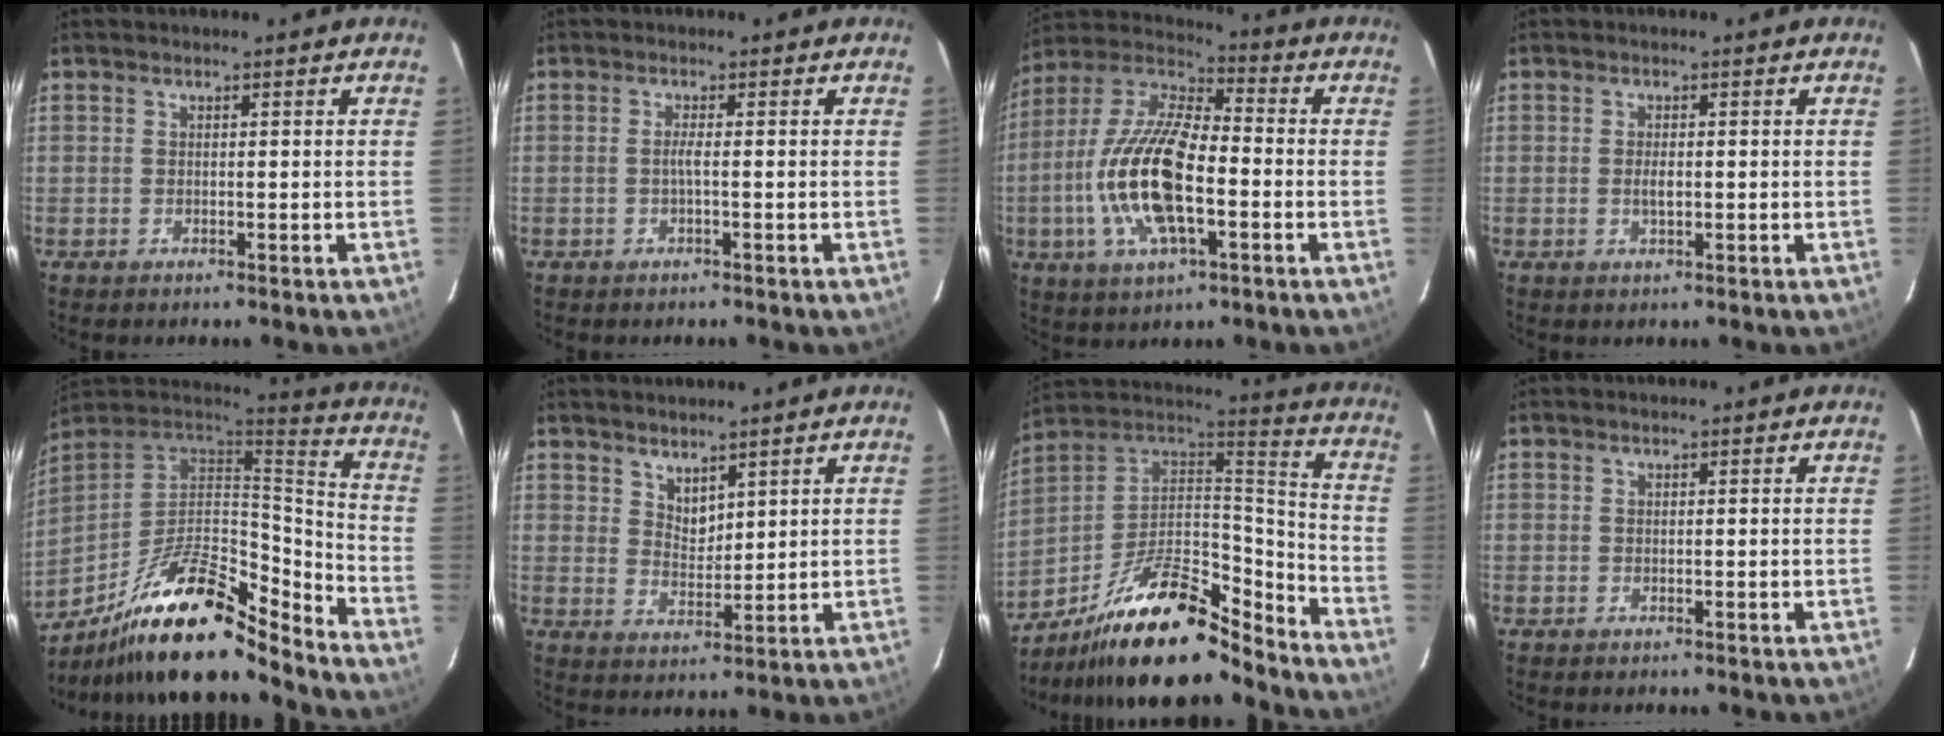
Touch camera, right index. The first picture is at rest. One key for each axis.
{"total": 1.2, "fx": -0.3, "fy": -0.5, "fz": 1.1, "tx": -0.019, "ty": 0.000, "tz": -0.007}
{"total": 18.5, "fx": -4.1, "fy": 7.3, "fz": 16.5, "tx": -0.341, "ty": -0.004, "tz": -0.084}
{"total": 1.8, "fx": -0.2, "fy": 0.8, "fz": 1.6, "tx": -0.029, "ty": -0.002, "tz": -0.003}
{"total": 21.4, "fx": -14.9, "fy": 5.7, "fz": 14.3, "tx": -0.259, "ty": -0.009, "tz": -0.266}
{"total": 4.1, "fx": 3.4, "fy": 1.8, "fz": 1.5, "tx": -0.020, "ty": -0.003, "tz": 0.063}
{"total": 21.1, "fx": -15.5, "fy": 6.1, "fz": 13.0, "tx": -0.240, "ty": 0.003, "tz": -0.269}
{"total": 0.0}